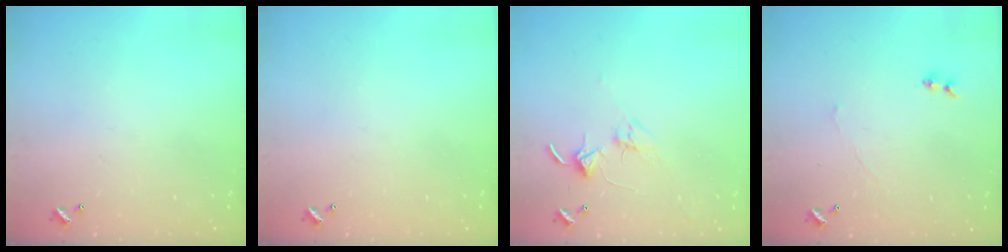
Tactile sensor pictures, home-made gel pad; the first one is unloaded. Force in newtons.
{"total": 0.0}
{"total": 2.8, "press": 2.8, "slide": 0.2}
{"total": 0.7, "press": 0.1, "slide": 0.7}